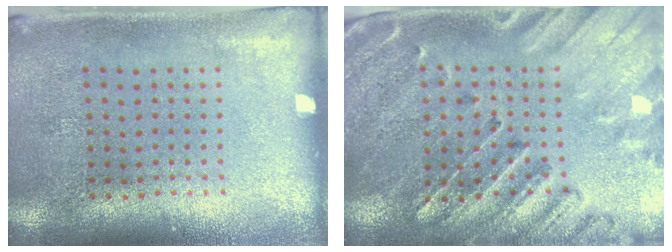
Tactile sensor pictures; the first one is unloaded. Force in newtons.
{"total": 2.9, "press": 2.7, "slide": 1.1}